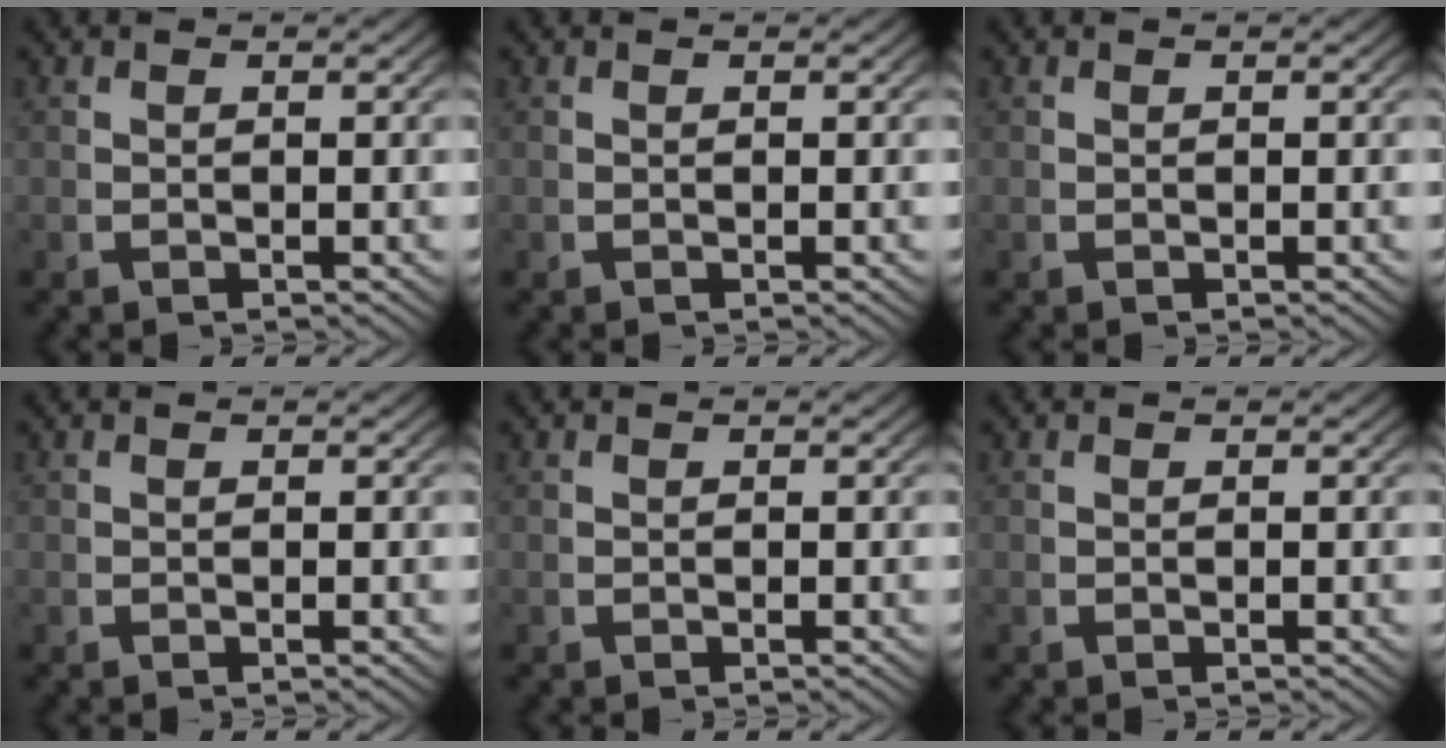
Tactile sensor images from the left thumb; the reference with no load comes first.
{"total": 0.0}
{"total": 0.0}
{"total": 0.0}
{"total": 0.0}
{"total": 0.0}